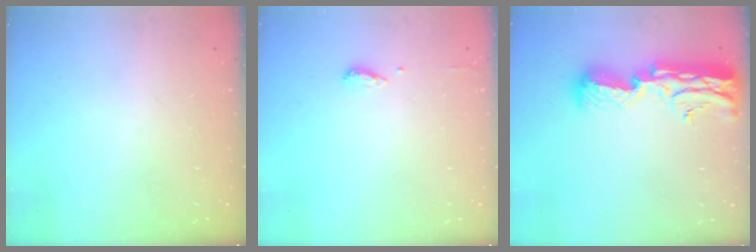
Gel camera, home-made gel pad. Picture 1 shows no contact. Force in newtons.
{"total": 6.1, "press": 6.0, "slide": 1.3}
{"total": 20.1, "press": 19.4, "slide": 5.5}